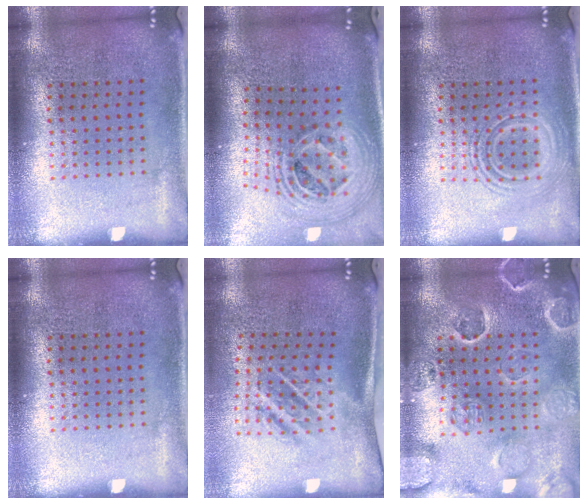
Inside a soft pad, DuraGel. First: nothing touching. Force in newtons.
{"total": 2.6, "press": 1.9, "slide": 1.8}
{"total": 1.6, "press": 1.6, "slide": 0.3}
{"total": 0.0}
{"total": 1.8, "press": 1.2, "slide": 1.3}
{"total": 2.8, "press": 2.7, "slide": 0.6}